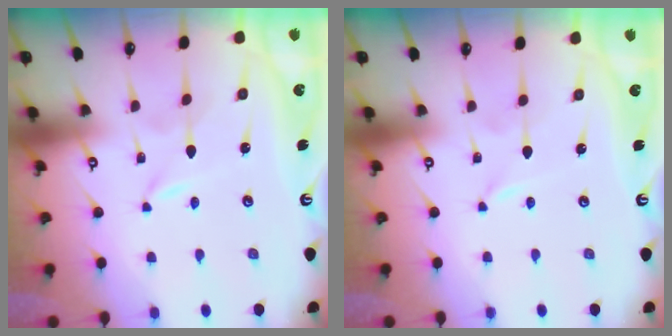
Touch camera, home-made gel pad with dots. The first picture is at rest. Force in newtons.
{"total": 0.0}